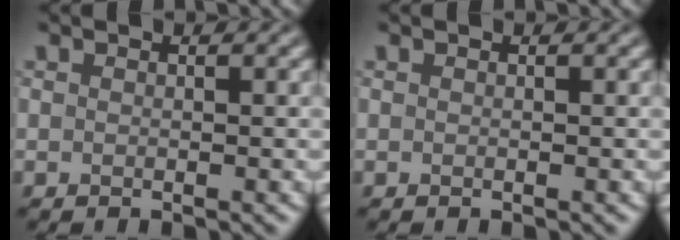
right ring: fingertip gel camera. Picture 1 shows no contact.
{"total": 0.0}